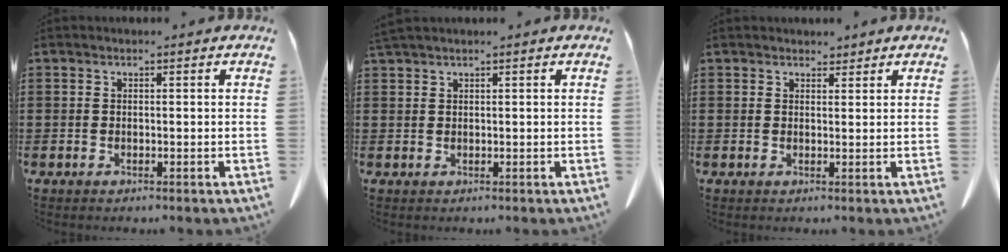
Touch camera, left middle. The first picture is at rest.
{"total": 1.1, "force": [1.0, -0.1, 0.4], "torque": [-0.011, -0.001, 0.020]}
{"total": 1.9, "force": [1.7, 0.7, 0.3], "torque": [-0.002, 0.000, 0.033]}